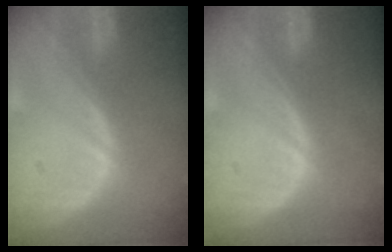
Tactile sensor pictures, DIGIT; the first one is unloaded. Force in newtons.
{"total": 0.0}